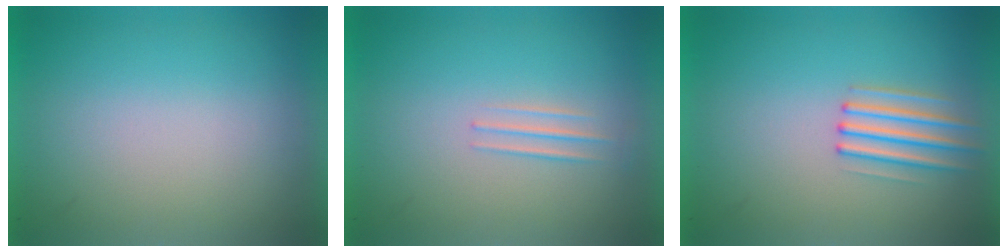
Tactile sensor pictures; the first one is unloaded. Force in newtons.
{"total": 1.4}
{"total": 2.2}